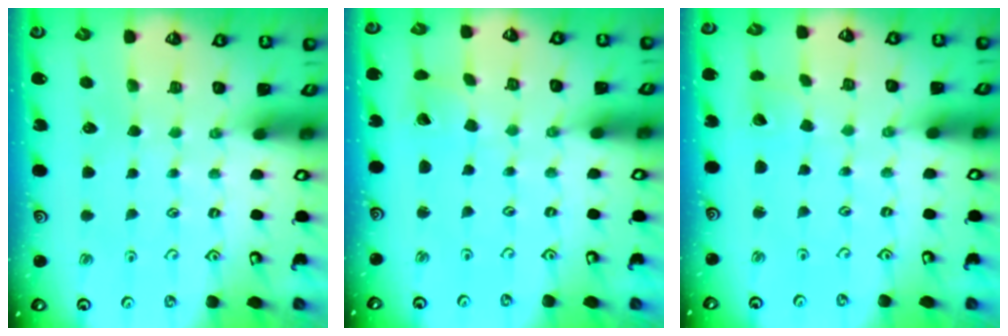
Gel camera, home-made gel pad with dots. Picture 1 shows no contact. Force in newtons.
{"total": 1.8, "press": 1.8, "slide": 0.4}
{"total": 2.3, "press": 2.3, "slide": 0.1}